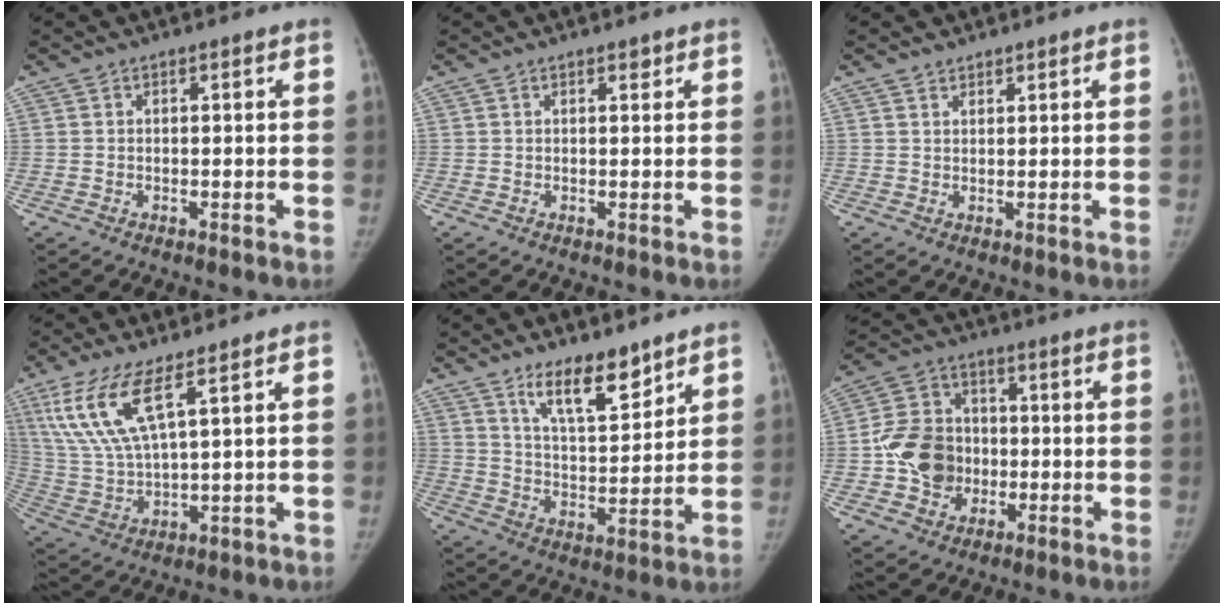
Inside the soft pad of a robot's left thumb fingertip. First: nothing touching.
{"total": 0.8, "force": [0.6, 0.4, 0.3], "torque": [-0.001, -0.004, 0.007]}
{"total": 1.4, "force": [1.2, 0.8, 0.0], "torque": [0.014, -0.012, 0.018]}
{"total": 12.5, "force": [6.6, 3.4, 10.1], "torque": [-0.224, -0.026, 0.141]}
{"total": 10.7, "force": [7.8, 3.6, 6.5], "torque": [-0.087, -0.063, 0.141]}
{"total": 11.8, "force": [-1.6, 10.0, 6.1], "torque": [-0.084, 0.018, -0.034]}